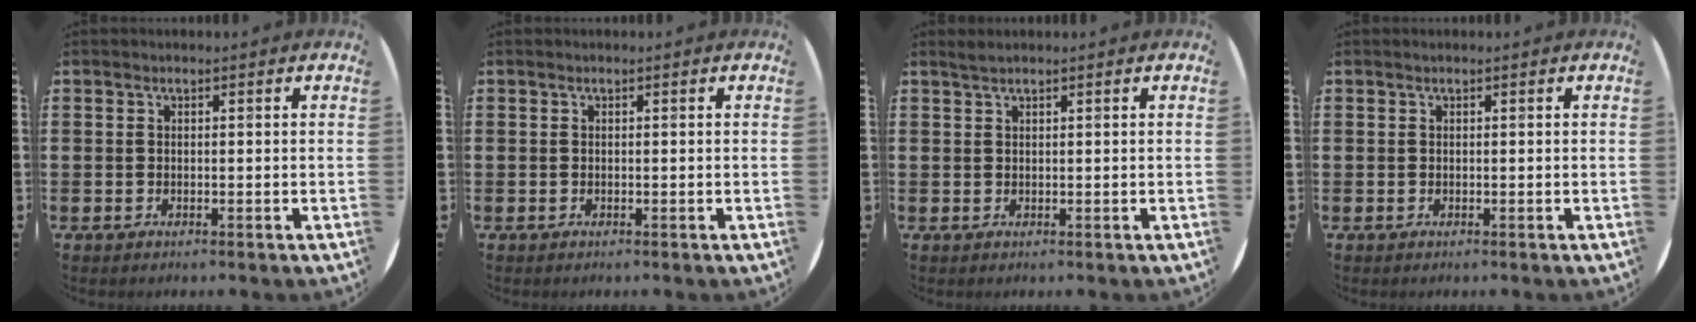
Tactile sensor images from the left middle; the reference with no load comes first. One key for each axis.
{"total": 0.0}
{"total": 0.8, "fx": 0.8, "fy": -0.1, "fz": 0.2, "tx": -0.004, "ty": 0.000, "tz": 0.015}
{"total": 0.0}